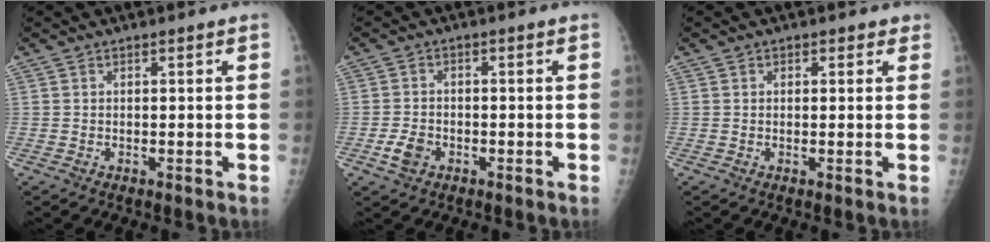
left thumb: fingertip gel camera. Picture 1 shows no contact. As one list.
[{"total": 3.6, "force": [-1.6, 2.5, 2.0], "torque": [-0.036, 0.007, -0.028]}, {"total": 1.4, "force": [0.8, 1.1, 0.3], "torque": [0.014, -0.002, 0.003]}]